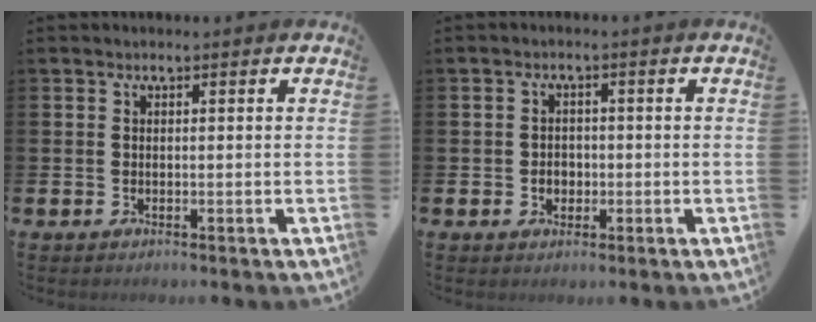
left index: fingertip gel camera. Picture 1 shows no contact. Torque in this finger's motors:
{"motor_torque": [0.32, 0.30, 0.06, 0.03]}